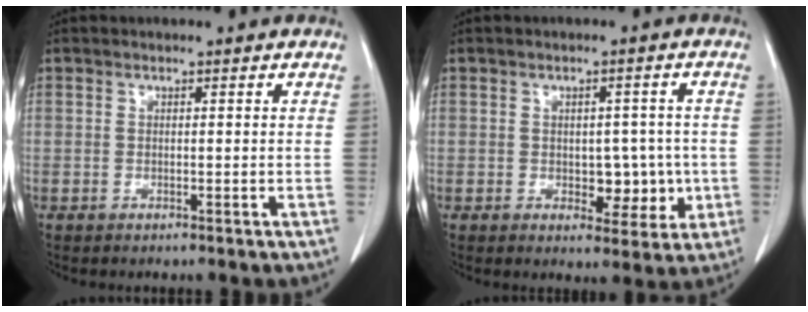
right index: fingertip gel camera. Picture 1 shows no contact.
{"total": 5.8, "force": [-0.7, 3.7, 4.4], "torque": [-0.041, 0.011, -0.001]}